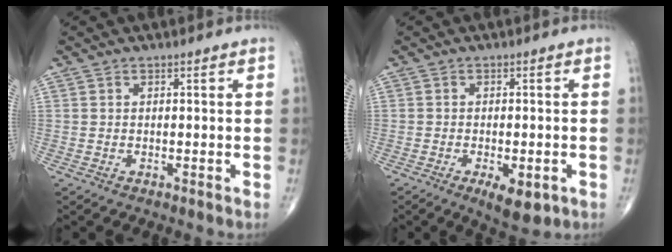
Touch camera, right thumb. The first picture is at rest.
{"total": 6.3, "force": [-2.6, 2.7, 5.1], "torque": [-0.072, -0.001, -0.030]}